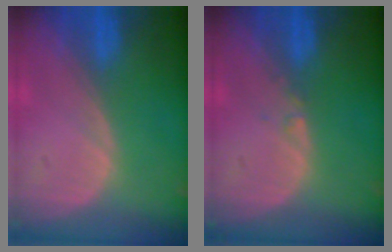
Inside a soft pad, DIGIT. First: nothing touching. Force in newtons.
{"total": 0.6, "press": 0.6, "slide": 0.2}